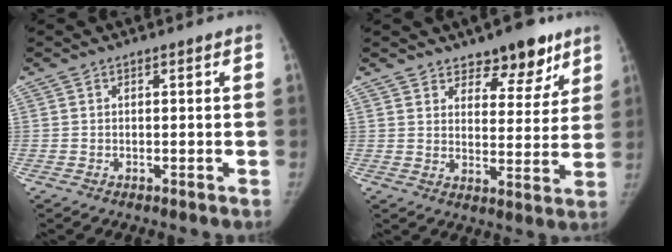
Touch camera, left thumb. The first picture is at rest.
{"total": 10.0, "force": [7.2, 5.2, 4.7], "torque": [-0.016, -0.043, 0.106]}